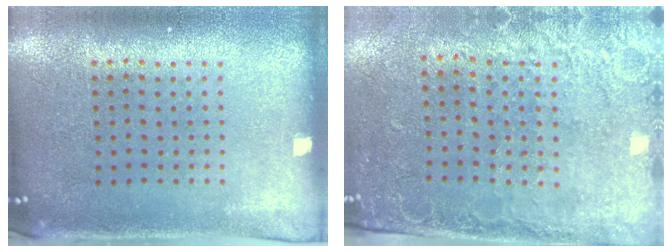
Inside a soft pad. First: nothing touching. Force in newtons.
{"total": 2.7, "press": 2.2, "slide": 1.5}